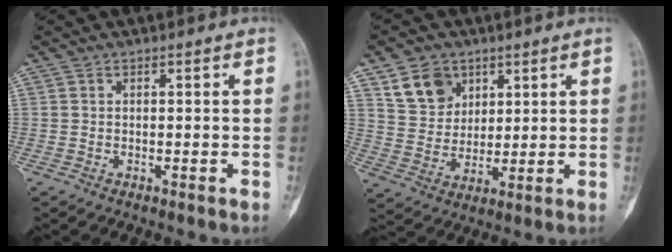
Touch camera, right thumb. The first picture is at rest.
{"total": 9.1, "force": [4.9, 7.0, 3.4], "torque": [-0.034, -0.024, 0.097]}